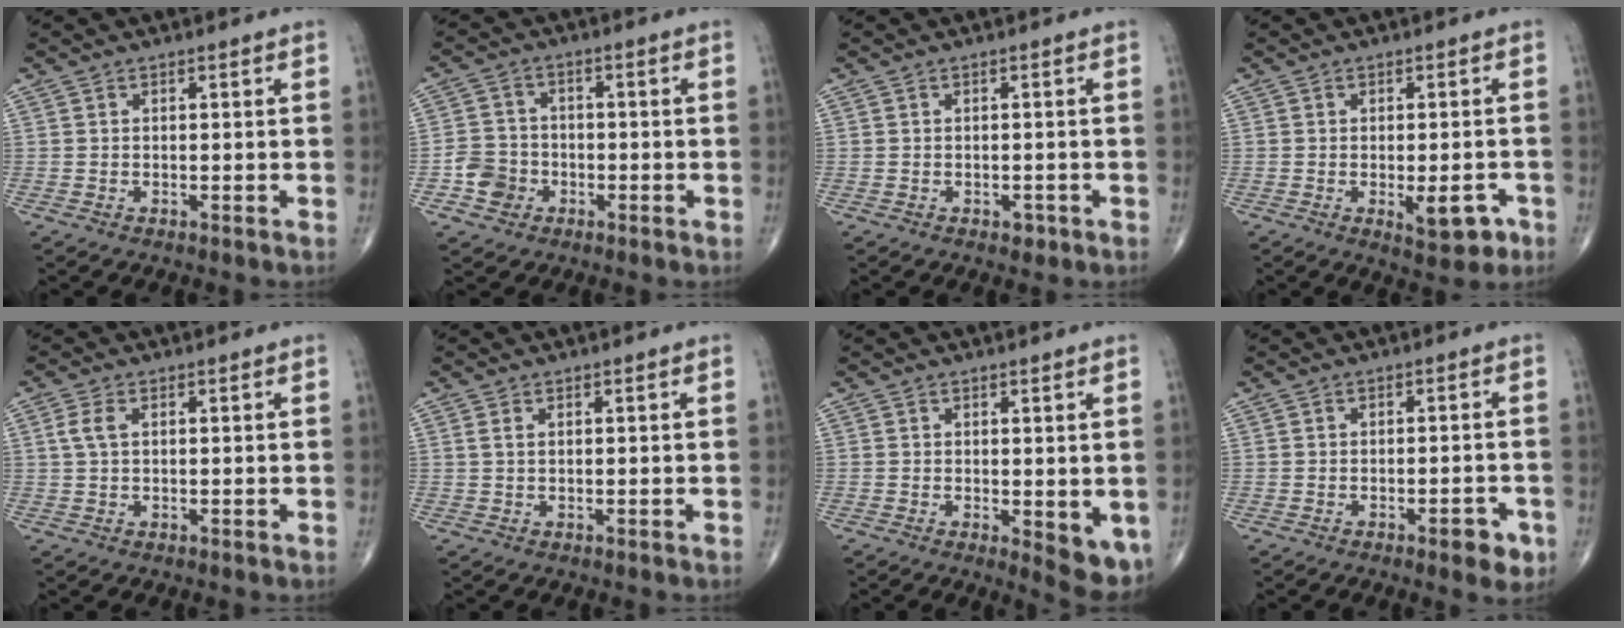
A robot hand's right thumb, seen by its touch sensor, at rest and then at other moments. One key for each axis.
{"total": 5.7, "fx": -2.1, "fy": 5.1, "fz": 1.7, "tx": -0.007, "ty": 0.019, "tz": -0.038}
{"total": 1.4, "fx": -0.7, "fy": 1.0, "fz": 0.7, "tx": -0.005, "ty": 0.002, "tz": -0.006}
{"total": 6.3, "fx": -2.3, "fy": 2.7, "fz": 5.2, "tx": -0.051, "ty": 0.003, "tz": -0.021}
{"total": 2.9, "fx": 0.8, "fy": 1.5, "fz": 2.4, "tx": -0.061, "ty": 0.010, "tz": 0.016}
{"total": 1.1, "fx": 0.4, "fy": 0.5, "fz": 0.9, "tx": -0.023, "ty": 0.010, "tz": 0.013}
{"total": 6.4, "fx": -0.9, "fy": 2.6, "fz": 5.8, "tx": -0.064, "ty": -0.017, "tz": -0.006}
{"total": 4.6, "fx": -2.3, "fy": 1.7, "fz": 3.6, "tx": -0.031, "ty": 0.009, "tz": -0.026}